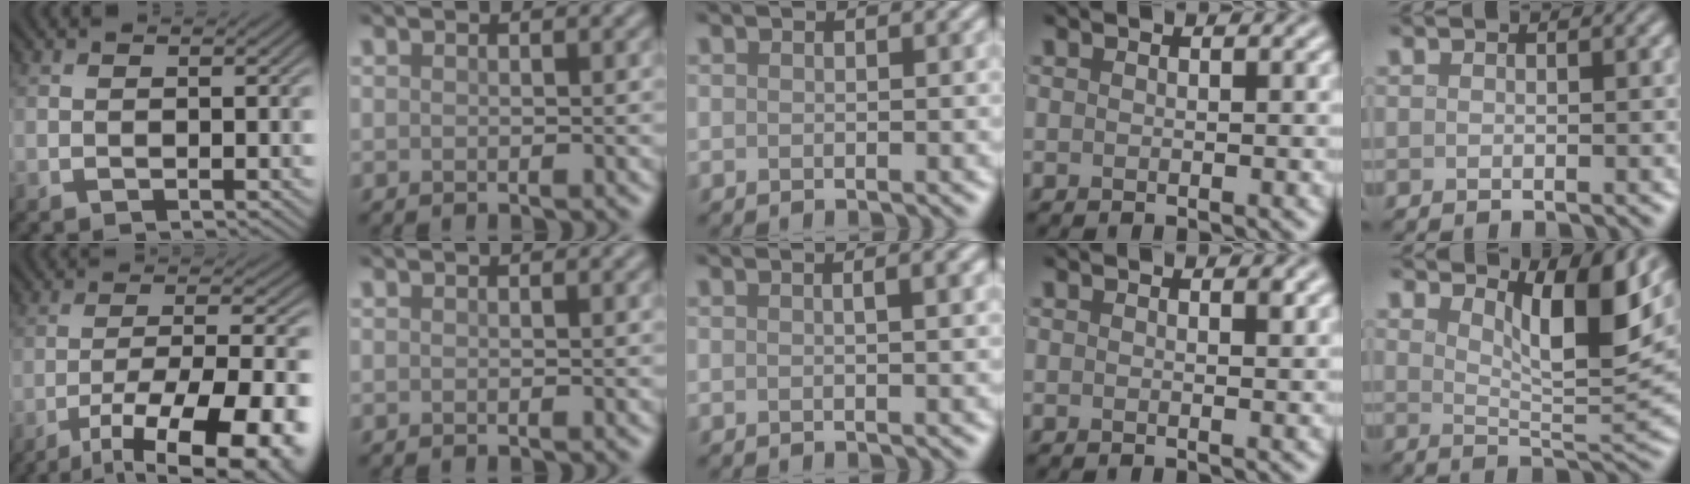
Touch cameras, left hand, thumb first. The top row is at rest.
{"thumb": {"total": 16.4, "force": [-10.1, 4.7, 12.1], "torque": [-0.180, -0.026, -0.138]}, "middle": {"total": 2.0, "force": [0.6, 0.6, 1.8], "torque": [-0.021, 0.002, -0.001]}, "ring": {"total": 0.6, "force": [0.4, 0.1, 0.5], "torque": [-0.005, -0.003, 0.007]}, "little": {"total": 6.6, "force": [3.7, 1.6, 5.3], "torque": [-0.076, -0.008, 0.060]}}